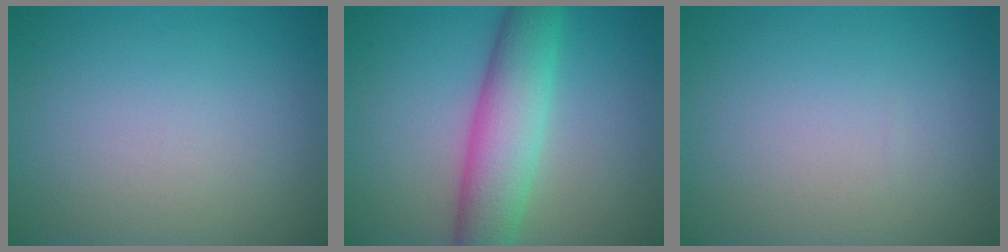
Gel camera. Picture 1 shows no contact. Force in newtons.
{"total": 6.5, "press": 6.5, "slide": 0.1}
{"total": 0.0}